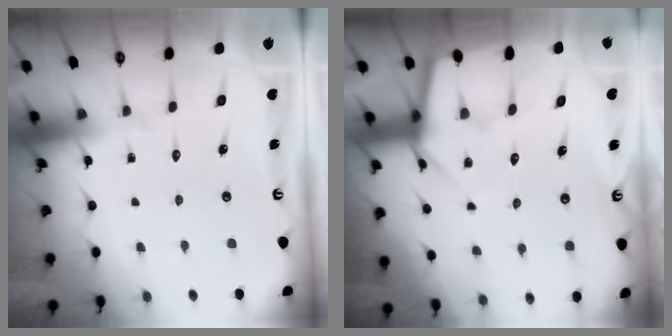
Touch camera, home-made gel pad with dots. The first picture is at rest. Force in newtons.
{"total": 6.5, "press": 6.5, "slide": 0.5}